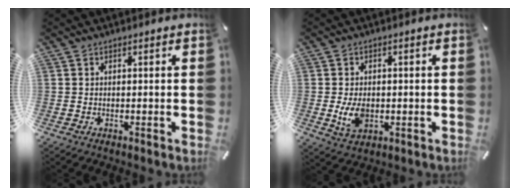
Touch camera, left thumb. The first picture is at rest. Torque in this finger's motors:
{"motor_torque": [0.84, 1.01, 0.49, 0.10, 0.17]}